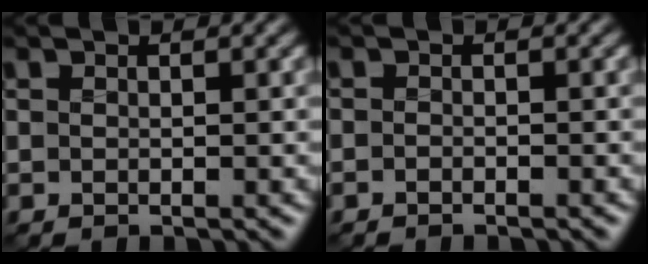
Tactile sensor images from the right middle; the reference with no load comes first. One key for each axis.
{"total": 0.6, "fx": -0.6, "fy": 0.2, "fz": 0.2, "tx": 0.000, "ty": -0.002, "tz": -0.012}